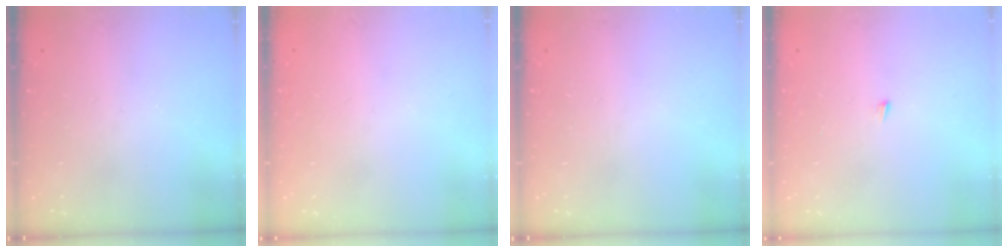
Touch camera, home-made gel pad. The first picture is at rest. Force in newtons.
{"total": 1.6, "press": 1.6, "slide": 0.1}
{"total": 0.0}
{"total": 3.9, "press": 3.9, "slide": 0.3}